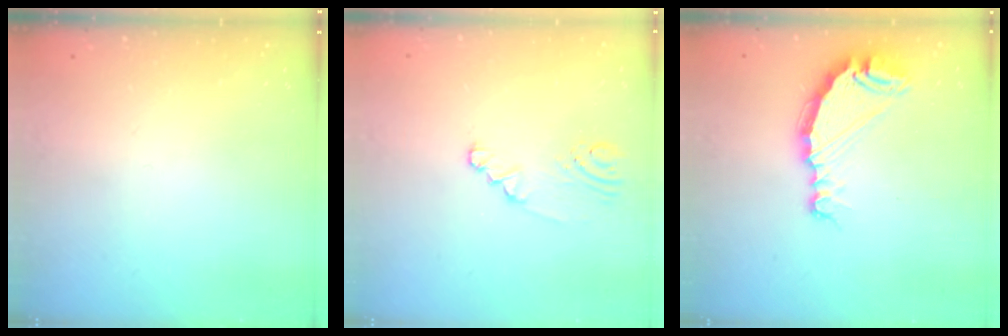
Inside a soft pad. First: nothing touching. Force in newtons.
{"total": 1.2, "press": 1.2, "slide": 0.1}
{"total": 15.1, "press": 15.1, "slide": 0.2}